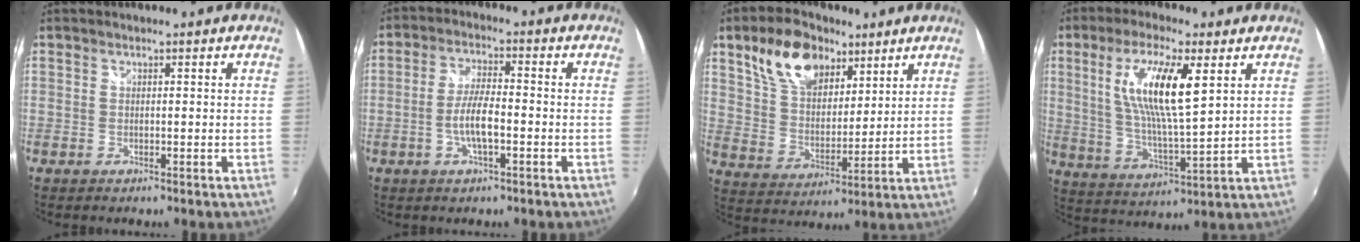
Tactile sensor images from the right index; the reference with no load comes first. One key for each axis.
{"total": 6.1, "fx": -2.0, "fy": 1.3, "fz": 5.6, "tx": -0.113, "ty": 0.005, "tz": -0.037}
{"total": 14.4, "fx": 8.3, "fy": 8.3, "fz": 8.3, "tx": -0.159, "ty": 0.028, "tz": 0.158}
{"total": 13.7, "fx": 4.7, "fy": 2.9, "fz": 12.6, "tx": -0.239, "ty": -0.001, "tz": 0.091}